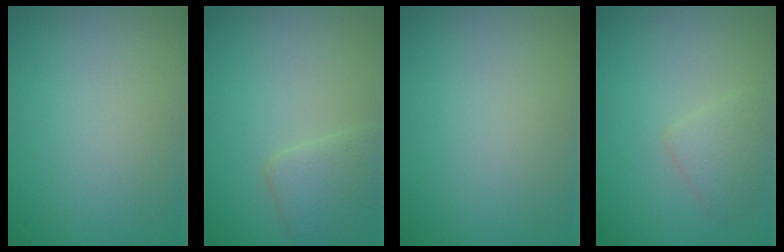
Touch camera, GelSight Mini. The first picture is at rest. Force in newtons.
{"total": 2.9, "press": 2.9, "slide": 0.1}
{"total": 0.0}
{"total": 1.8, "press": 1.8, "slide": 0.1}